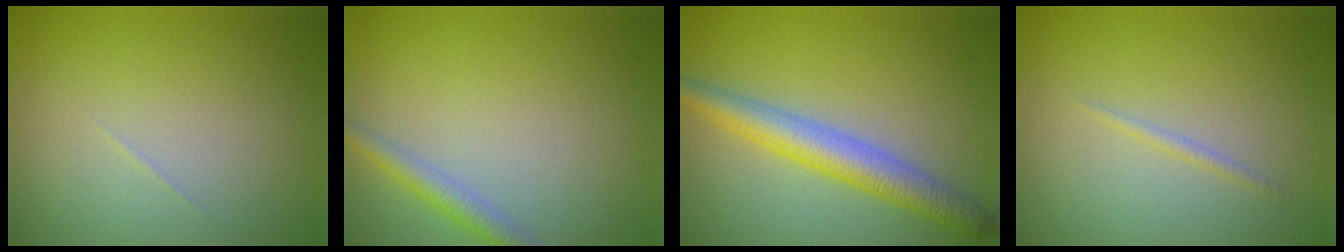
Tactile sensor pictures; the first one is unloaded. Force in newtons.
{"total": 2.2, "press": 2.2, "slide": 0.0}
{"total": 4.5, "press": 4.5, "slide": 0.0}
{"total": 0.6, "press": 0.6, "slide": 0.1}